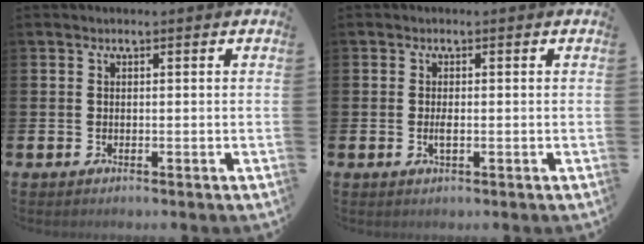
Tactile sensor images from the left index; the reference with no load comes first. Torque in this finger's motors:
{"motor_torque": [0.40, 0.02, 0.01, 0.01]}